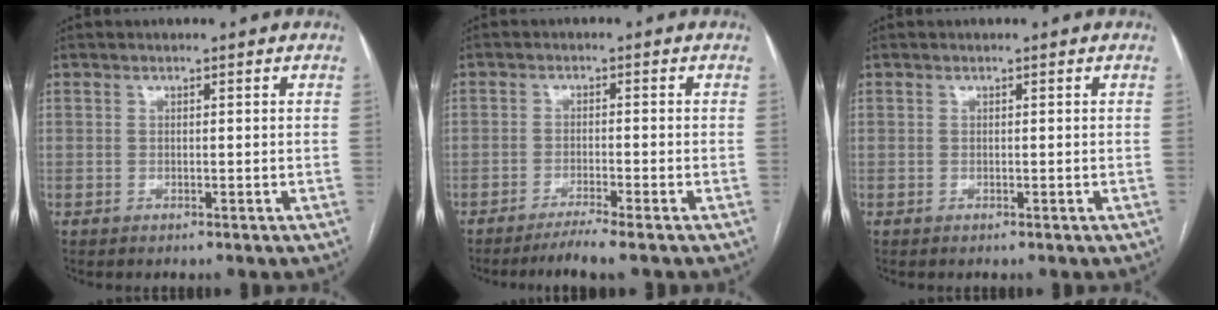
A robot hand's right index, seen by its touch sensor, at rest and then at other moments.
{"total": 4.4, "force": [-3.5, -1.1, 2.3], "torque": [-0.037, -0.012, -0.064]}
{"total": 0.0}